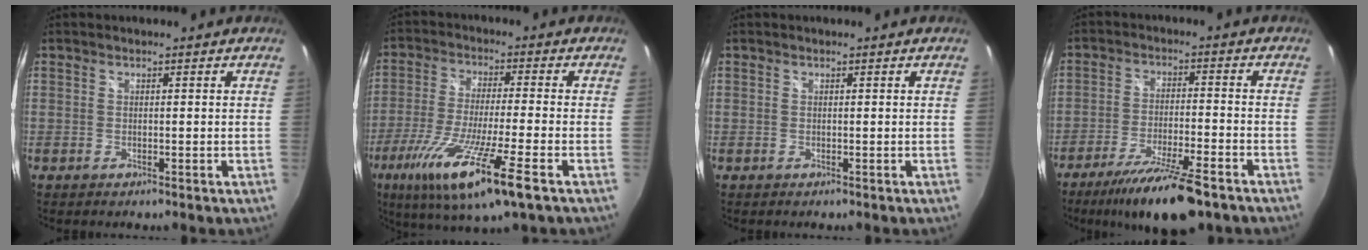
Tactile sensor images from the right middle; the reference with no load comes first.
{"total": 17.1, "force": [-8.9, 1.3, 14.5], "torque": [-0.288, -0.055, -0.161]}
{"total": 0.0}
{"total": 13.6, "force": [-10.3, 2.4, 8.6], "torque": [-0.171, -0.027, -0.170]}